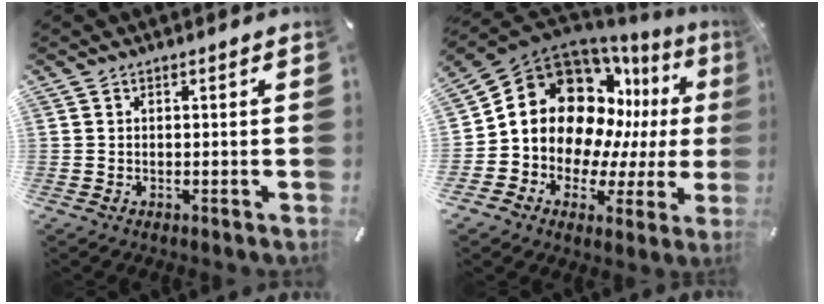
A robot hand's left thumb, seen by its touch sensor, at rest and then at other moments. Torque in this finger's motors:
{"motor_torque": [2.01, 2.02, 1.95, -0.80, 0.52]}